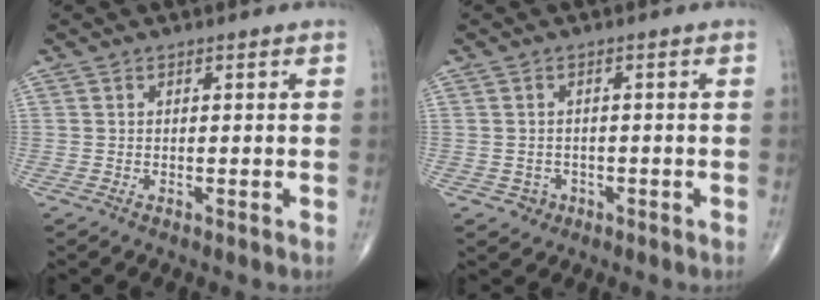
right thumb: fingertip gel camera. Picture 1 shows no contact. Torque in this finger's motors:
{"motor_torque": [0.11, -0.12, -0.18, -0.16, -0.01]}